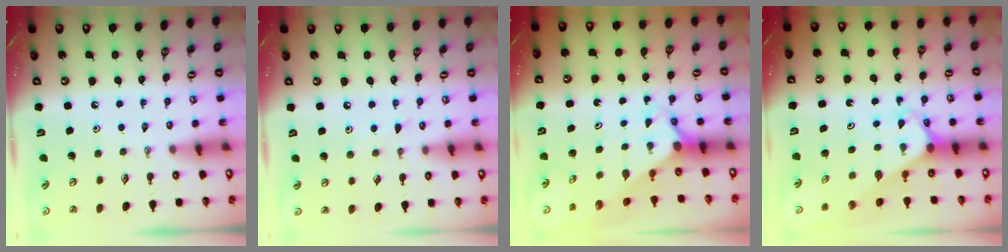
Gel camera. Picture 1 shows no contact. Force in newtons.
{"total": 4.2, "press": 4.2, "slide": 0.5}
{"total": 2.1, "press": 2.1, "slide": 0.2}
{"total": 2.7, "press": 2.7, "slide": 0.2}